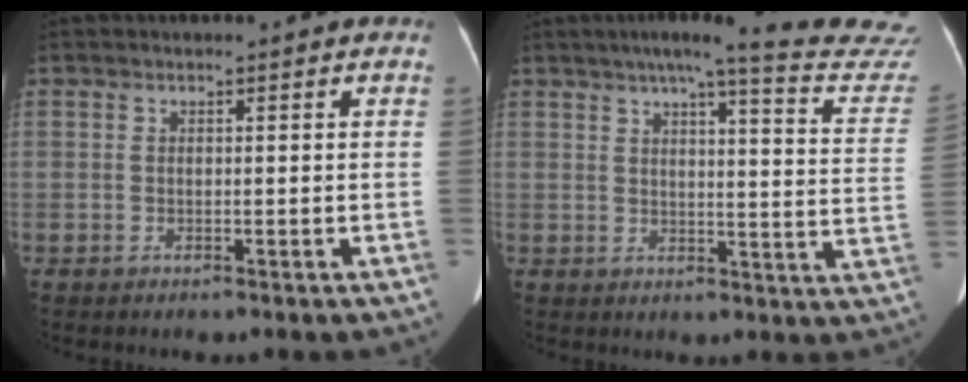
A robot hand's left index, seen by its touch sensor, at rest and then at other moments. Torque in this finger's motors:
{"motor_torque": [0.35, -0.57, 0.04, 0.07]}